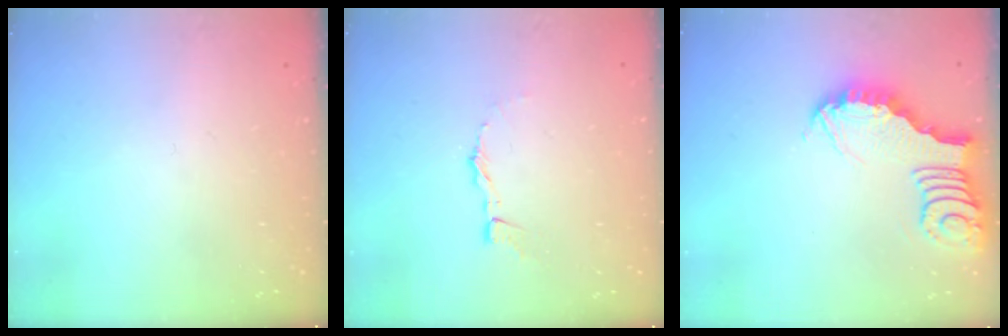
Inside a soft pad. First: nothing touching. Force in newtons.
{"total": 3.3, "press": 3.3, "slide": 0.4}
{"total": 3.9, "press": 3.9, "slide": 0.3}